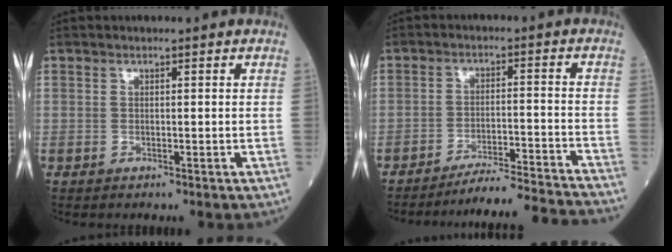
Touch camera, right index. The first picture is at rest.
{"total": 13.6, "force": [-13.2, -2.2, 2.7], "torque": [-0.018, -0.009, -0.193]}